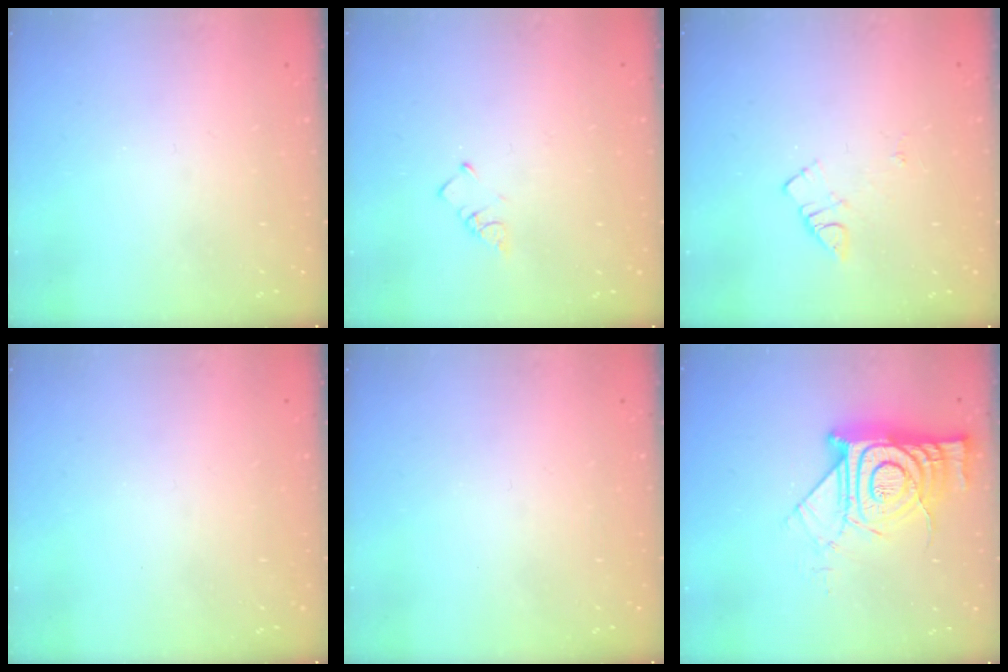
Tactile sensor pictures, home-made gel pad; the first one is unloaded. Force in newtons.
{"total": 1.5, "press": 1.5, "slide": 0.3}
{"total": 5.9, "press": 5.8, "slide": 0.7}
{"total": 0.0}
{"total": 0.0}
{"total": 17.6, "press": 17.5, "slide": 1.3}